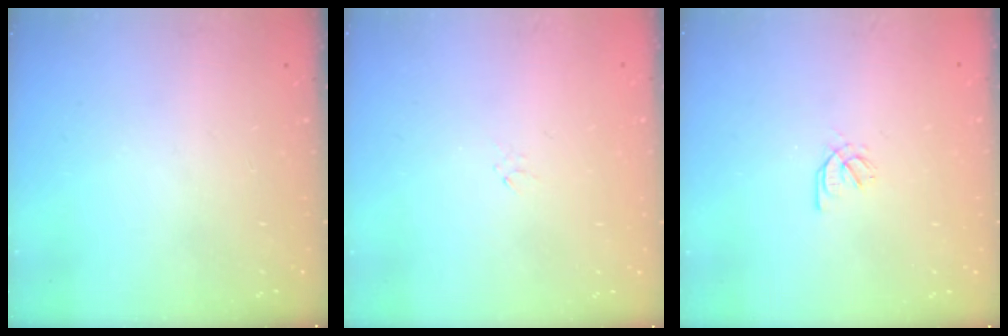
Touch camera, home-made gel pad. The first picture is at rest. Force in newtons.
{"total": 0.0}
{"total": 1.5, "press": 1.4, "slide": 0.2}